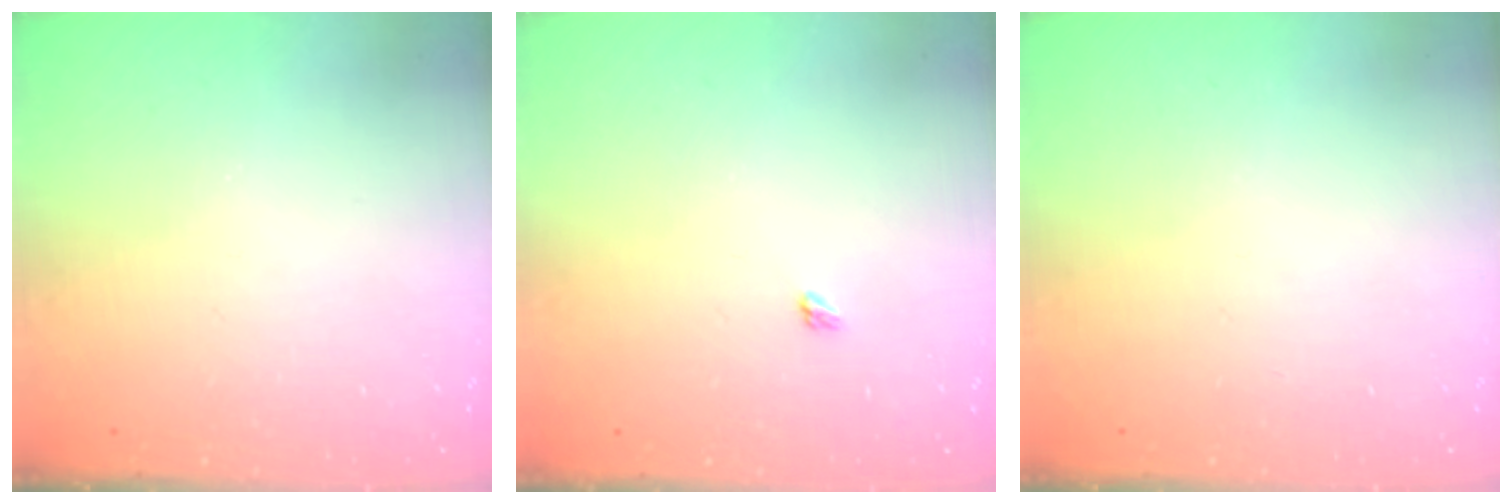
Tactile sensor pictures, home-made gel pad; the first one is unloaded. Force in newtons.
{"total": 2.4, "press": 2.4, "slide": 0.4}
{"total": 0.0}